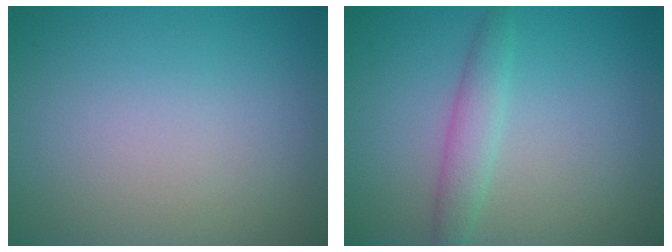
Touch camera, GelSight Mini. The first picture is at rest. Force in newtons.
{"total": 2.3, "press": 2.3, "slide": 0.1}